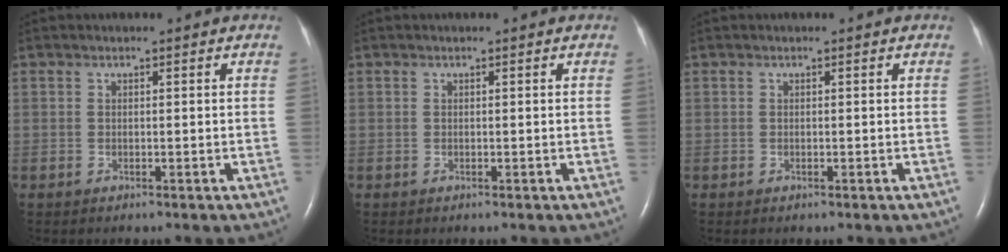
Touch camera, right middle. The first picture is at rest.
{"total": 0.0}
{"total": 0.0}